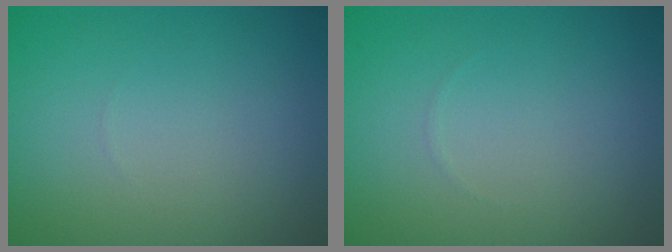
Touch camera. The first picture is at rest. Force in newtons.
{"total": 0.0}